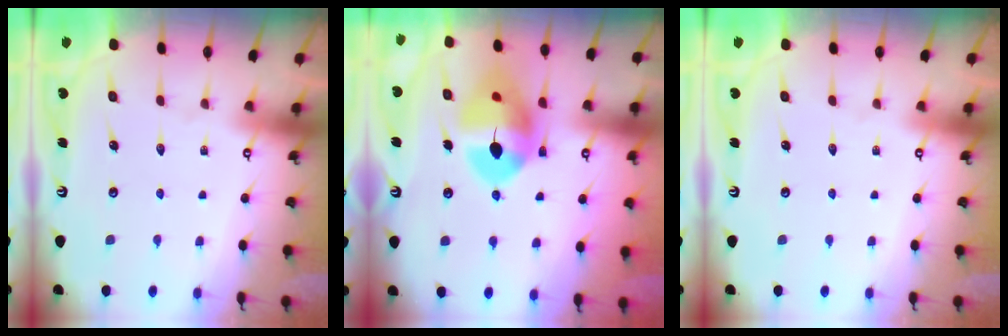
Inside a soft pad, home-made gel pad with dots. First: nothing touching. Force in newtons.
{"total": 13.6, "press": 13.5, "slide": 1.6}
{"total": 0.0}